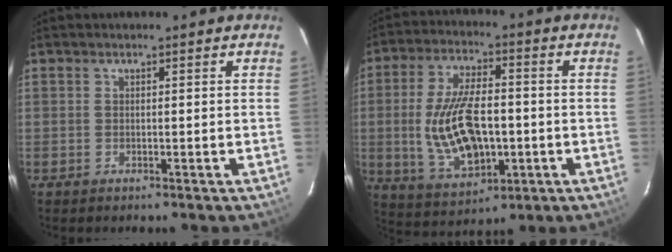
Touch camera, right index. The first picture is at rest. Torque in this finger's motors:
{"motor_torque": [1.71, -0.43, 0.47, 0.21]}